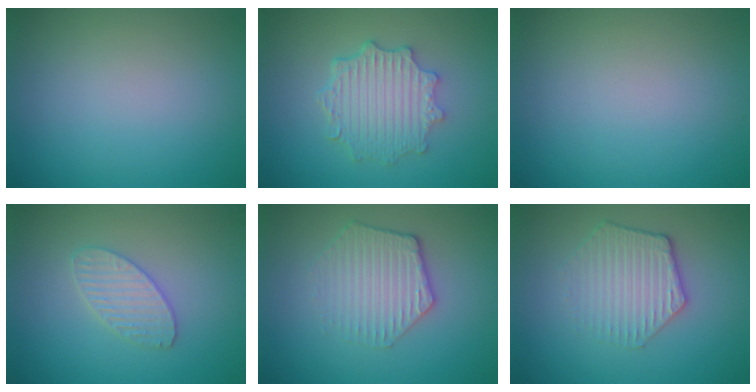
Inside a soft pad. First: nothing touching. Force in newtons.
{"total": 4.6, "press": 3.8, "slide": 2.6}
{"total": 0.0}
{"total": 2.6, "press": 2.6, "slide": 0.2}
{"total": 3.5, "press": 3.0, "slide": 1.7}
{"total": 3.5, "press": 3.0, "slide": 1.7}